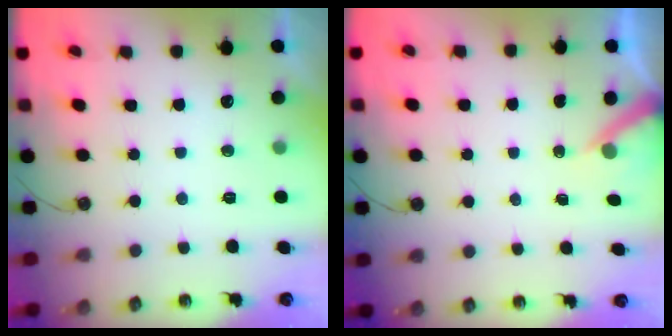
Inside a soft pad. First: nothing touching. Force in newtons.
{"total": 4.6, "press": 4.6, "slide": 0.4}